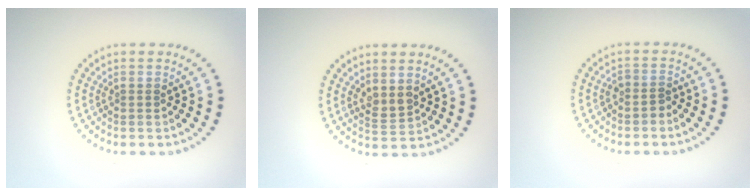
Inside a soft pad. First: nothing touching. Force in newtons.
{"total": 1.5, "press": 1.3, "slide": 0.7}
{"total": 1.3, "press": 1.0, "slide": 0.9}